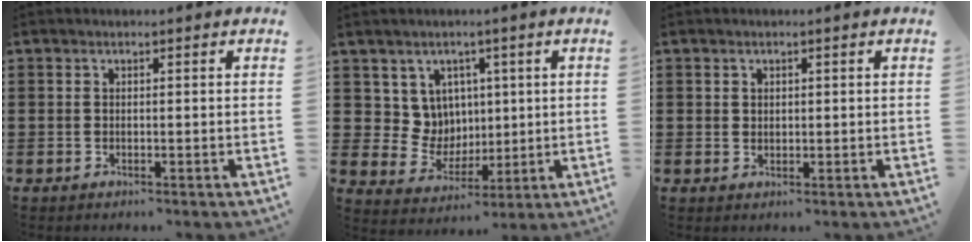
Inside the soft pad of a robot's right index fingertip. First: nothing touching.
{"total": 7.0, "force": [2.7, 6.4, 1.2], "torque": [-0.051, -0.006, 0.055]}
{"total": 1.1, "force": [0.7, 0.8, 0.2], "torque": [-0.005, 0.003, 0.013]}